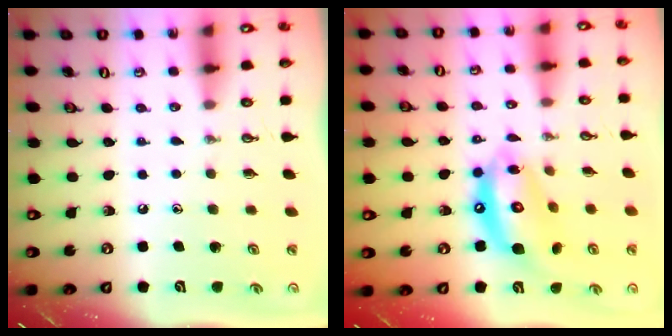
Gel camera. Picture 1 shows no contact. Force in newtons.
{"total": 13.5, "press": 13.4, "slide": 0.9}